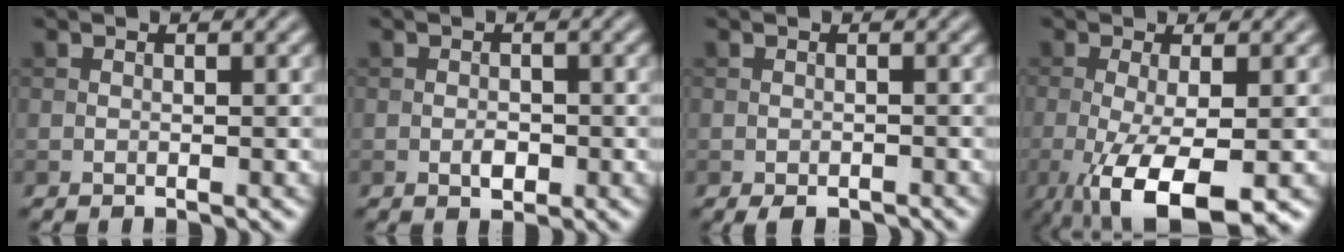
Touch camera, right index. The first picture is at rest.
{"total": 1.6, "force": [-0.5, 1.0, 1.2], "torque": [-0.018, 0.001, -0.010]}
{"total": 2.0, "force": [-1.5, 0.7, 1.1], "torque": [-0.014, -0.004, -0.022]}
{"total": 7.5, "force": [-2.7, 2.2, 6.6], "torque": [-0.131, -0.015, -0.043]}